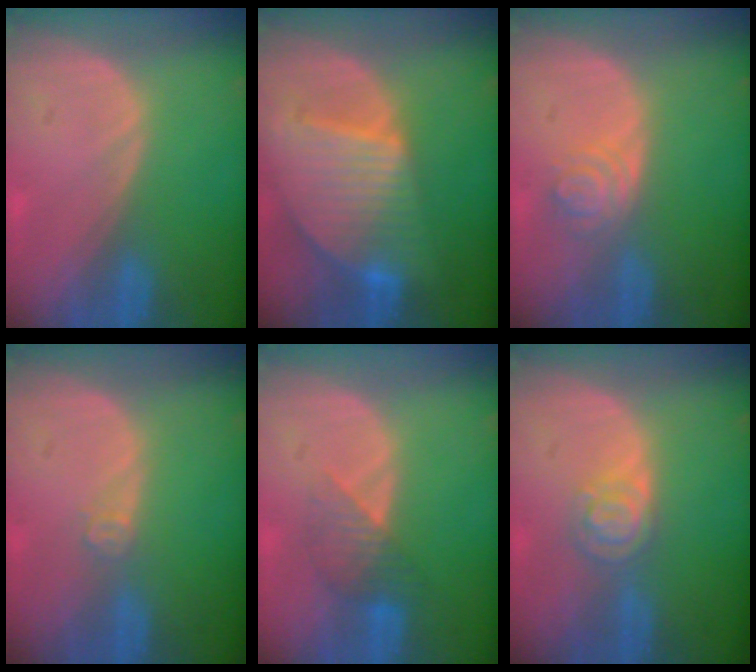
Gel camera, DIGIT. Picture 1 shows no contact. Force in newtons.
{"total": 9.5, "press": 8.2, "slide": 4.8}
{"total": 4.0, "press": 3.6, "slide": 1.7}
{"total": 1.7, "press": 1.4, "slide": 1.0}
{"total": 3.9, "press": 3.8, "slide": 1.1}
{"total": 4.6, "press": 3.9, "slide": 2.4}